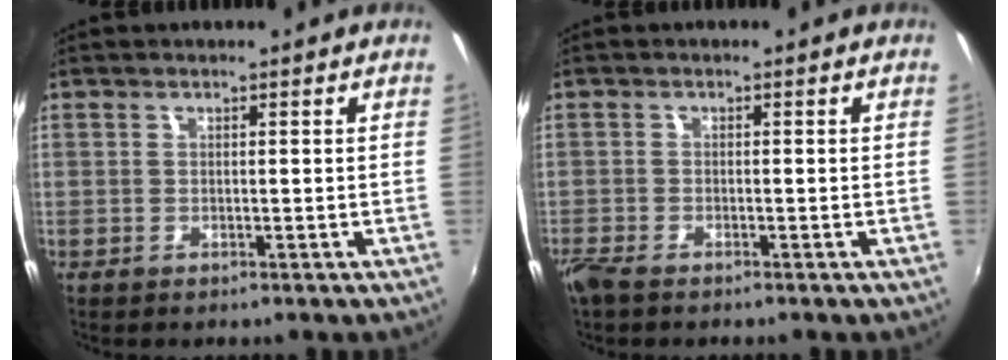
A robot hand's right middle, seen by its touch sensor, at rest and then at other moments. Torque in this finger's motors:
{"motor_torque": [1.07, -1.07, 0.32, 0.21]}